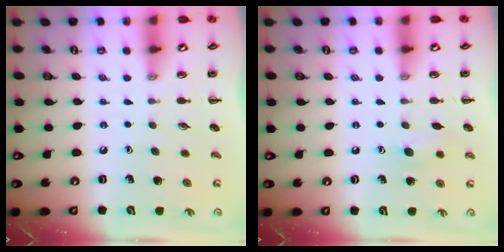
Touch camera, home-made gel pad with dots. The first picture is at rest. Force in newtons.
{"total": 6.5, "press": 6.4, "slide": 1.2}